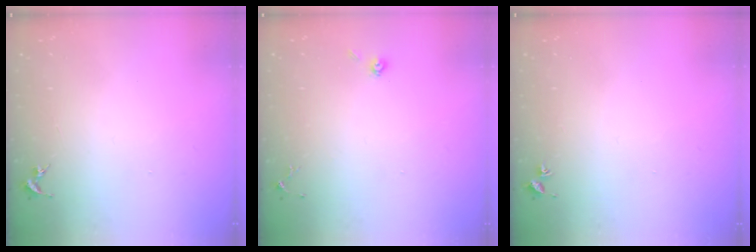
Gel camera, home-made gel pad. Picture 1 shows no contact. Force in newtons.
{"total": 4.5, "press": 4.4, "slide": 0.9}
{"total": 1.5, "press": 1.5, "slide": 0.2}